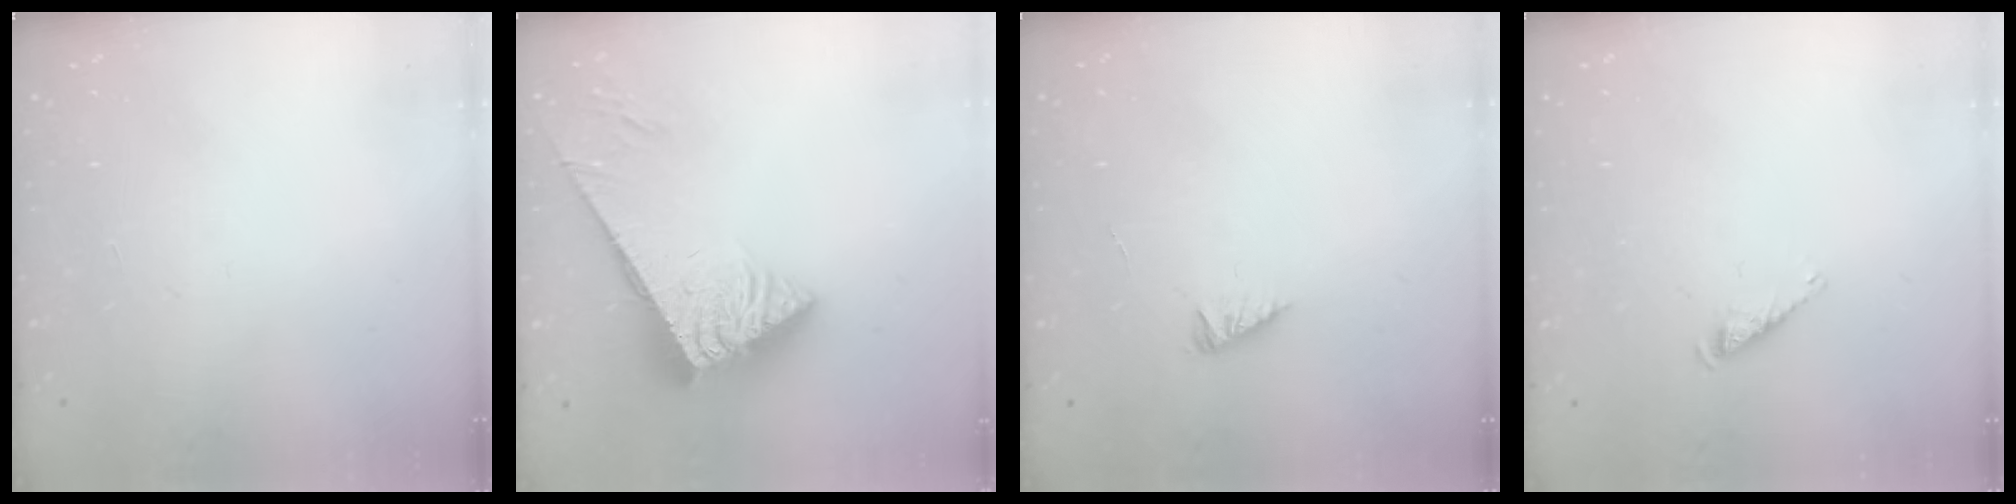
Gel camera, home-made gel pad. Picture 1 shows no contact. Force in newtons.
{"total": 7.9, "press": 7.8, "slide": 0.9}
{"total": 2.2, "press": 2.2, "slide": 0.5}
{"total": 3.1, "press": 3.1, "slide": 0.4}